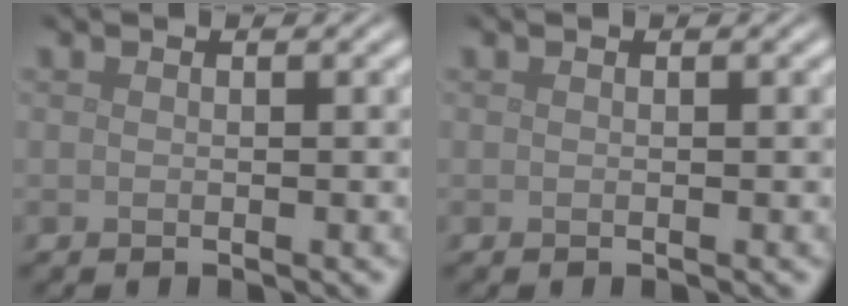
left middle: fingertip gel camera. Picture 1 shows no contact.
{"total": 0.0}